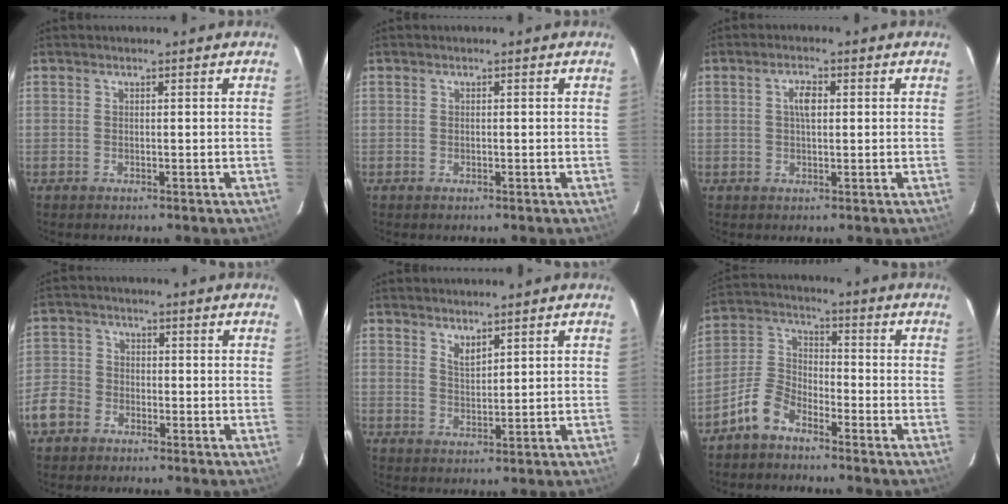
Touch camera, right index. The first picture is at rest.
{"total": 0.0}
{"total": 3.0, "force": [0.6, 1.3, 2.6], "torque": [-0.049, 0.008, 0.010]}
{"total": 6.4, "force": [-3.6, 4.9, 2.0], "torque": [-0.042, 0.020, -0.076]}
{"total": 2.7, "force": [2.2, 0.8, 1.3], "torque": [-0.022, -0.002, 0.039]}
{"total": 7.0, "force": [-5.1, 3.4, 3.4], "torque": [-0.083, 0.022, -0.108]}